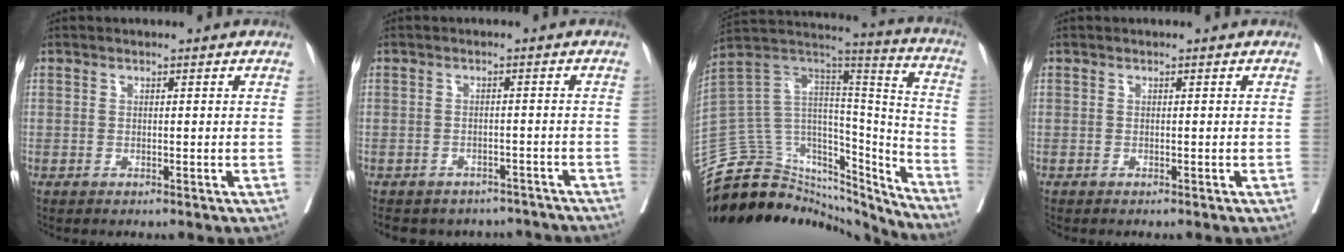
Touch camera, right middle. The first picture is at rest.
{"total": 13.4, "force": [-11.7, 5.8, 2.8], "torque": [-0.061, 0.013, -0.130]}
{"total": 30.0, "force": [-27.3, 8.6, 9.0], "torque": [-0.158, 0.038, -0.419]}
{"total": 0.0}